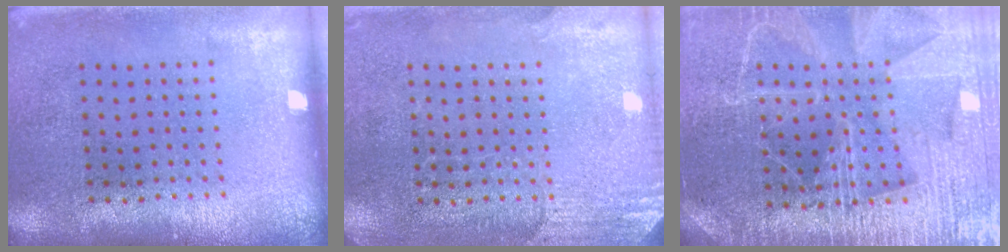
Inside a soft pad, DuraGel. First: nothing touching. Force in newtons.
{"total": 2.6, "press": 2.3, "slide": 1.2}
{"total": 4.5, "press": 4.2, "slide": 1.7}